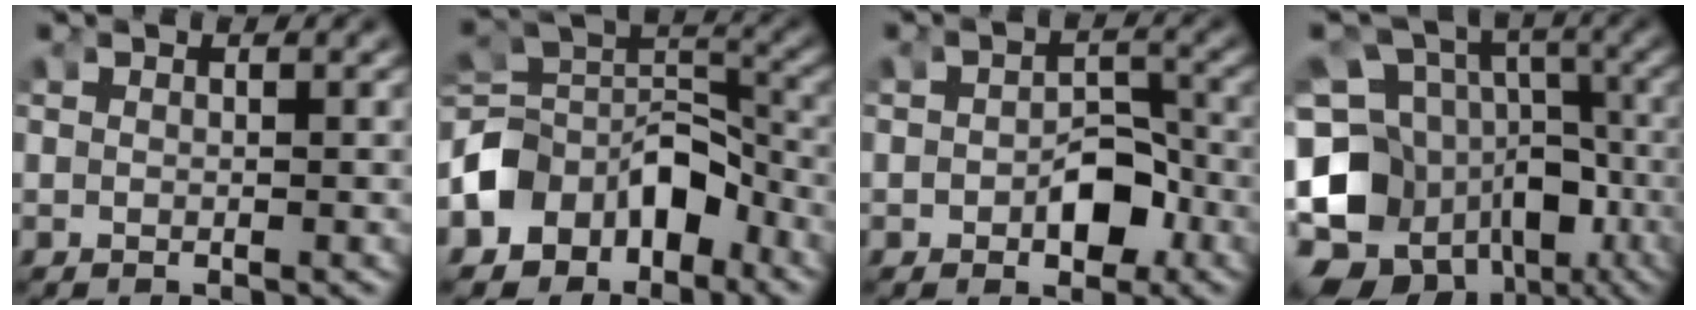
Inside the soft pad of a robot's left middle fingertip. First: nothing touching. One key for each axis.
{"total": 7.2, "fx": -3.1, "fy": 5.6, "fz": 3.4, "tx": -0.079, "ty": -0.019, "tz": -0.044}
{"total": 3.3, "fx": -1.3, "fy": 2.3, "fz": 2.0, "tx": -0.019, "ty": -0.003, "tz": -0.017}
{"total": 12.2, "fx": -3.0, "fy": 9.7, "fz": 6.9, "tx": -0.135, "ty": -0.056, "tz": -0.039}